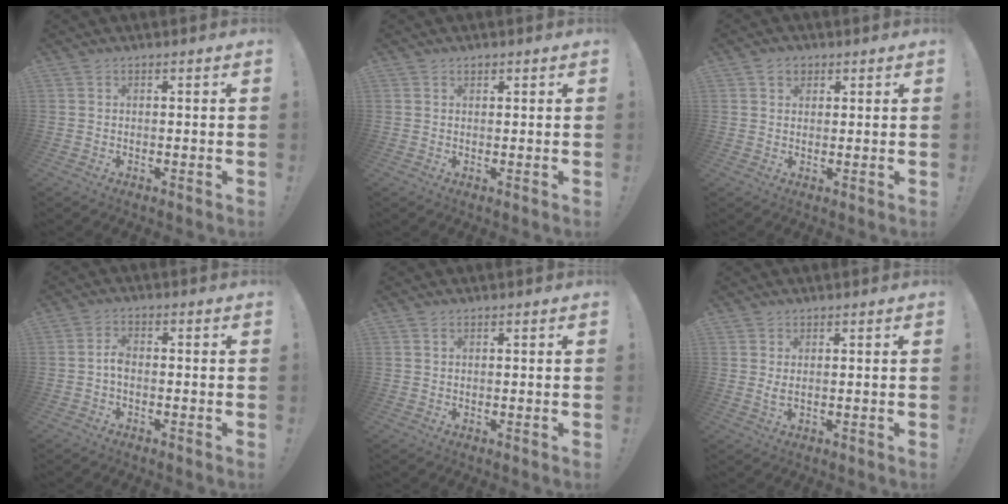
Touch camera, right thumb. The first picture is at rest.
{"total": 0.8, "force": [0.6, 0.4, 0.2], "torque": [-0.001, -0.002, 0.011]}
{"total": 3.6, "force": [1.9, 2.7, 1.4], "torque": [-0.011, -0.004, 0.032]}
{"total": 2.9, "force": [-1.0, 1.3, 2.4], "torque": [-0.044, 0.008, -0.018]}
{"total": 0.7, "force": [0.5, 0.3, 0.3], "torque": [0.000, -0.003, 0.009]}
{"total": 2.2, "force": [0.9, 0.5, 1.9], "torque": [-0.026, -0.005, 0.015]}